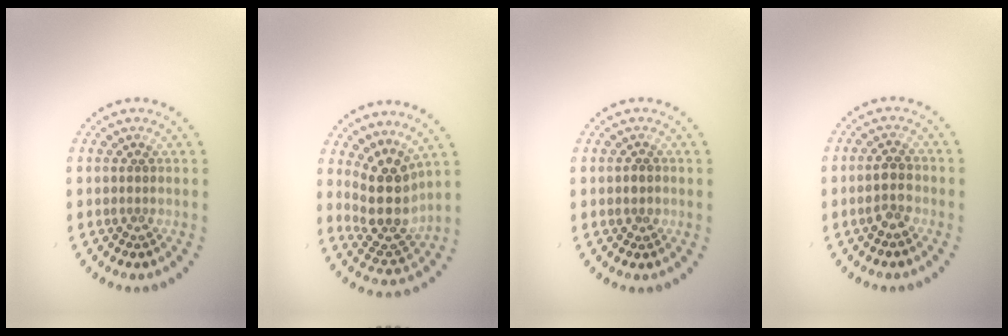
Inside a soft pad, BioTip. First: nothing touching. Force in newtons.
{"total": 4.6, "press": 3.7, "slide": 2.7}
{"total": 0.8, "press": 0.8, "slide": 0.3}
{"total": 2.3, "press": 2.3, "slide": 0.6}